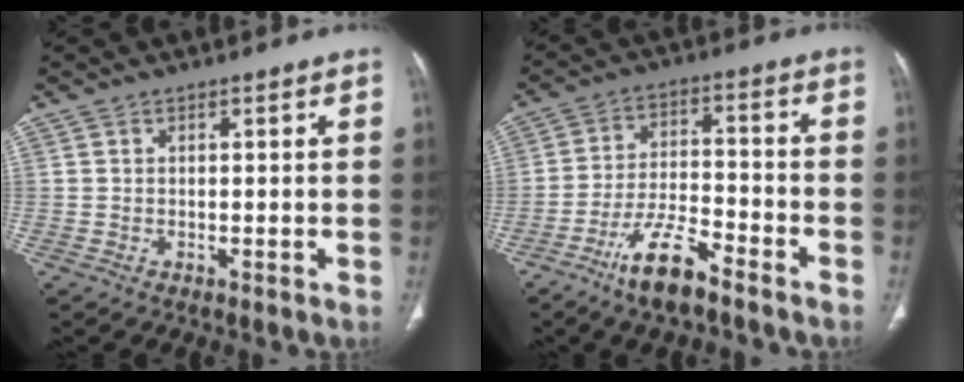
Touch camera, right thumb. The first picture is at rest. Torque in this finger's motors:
{"motor_torque": [1.39, 0.38, 0.61, -1.00, 0.29]}